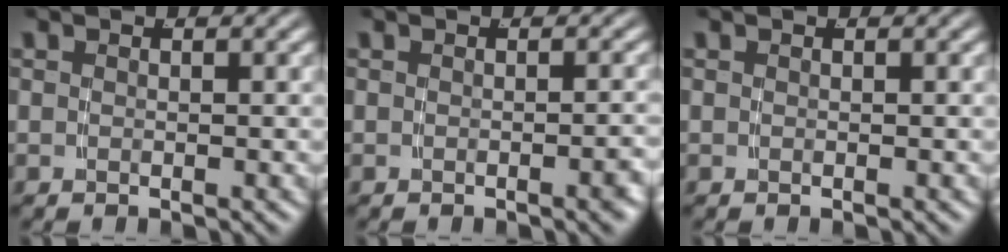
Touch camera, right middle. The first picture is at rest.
{"total": 0.9, "force": [-0.6, -0.1, 0.7], "torque": [-0.005, 0.008, -0.012]}
{"total": 0.0}